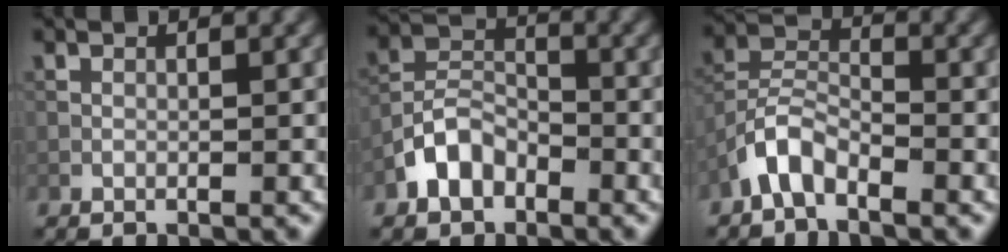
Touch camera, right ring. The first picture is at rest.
{"total": 4.0, "force": [-2.0, 2.8, 2.1], "torque": [-0.041, 0.010, -0.049]}
{"total": 3.0, "force": [-2.2, 1.3, 1.7], "torque": [-0.036, 0.015, -0.054]}